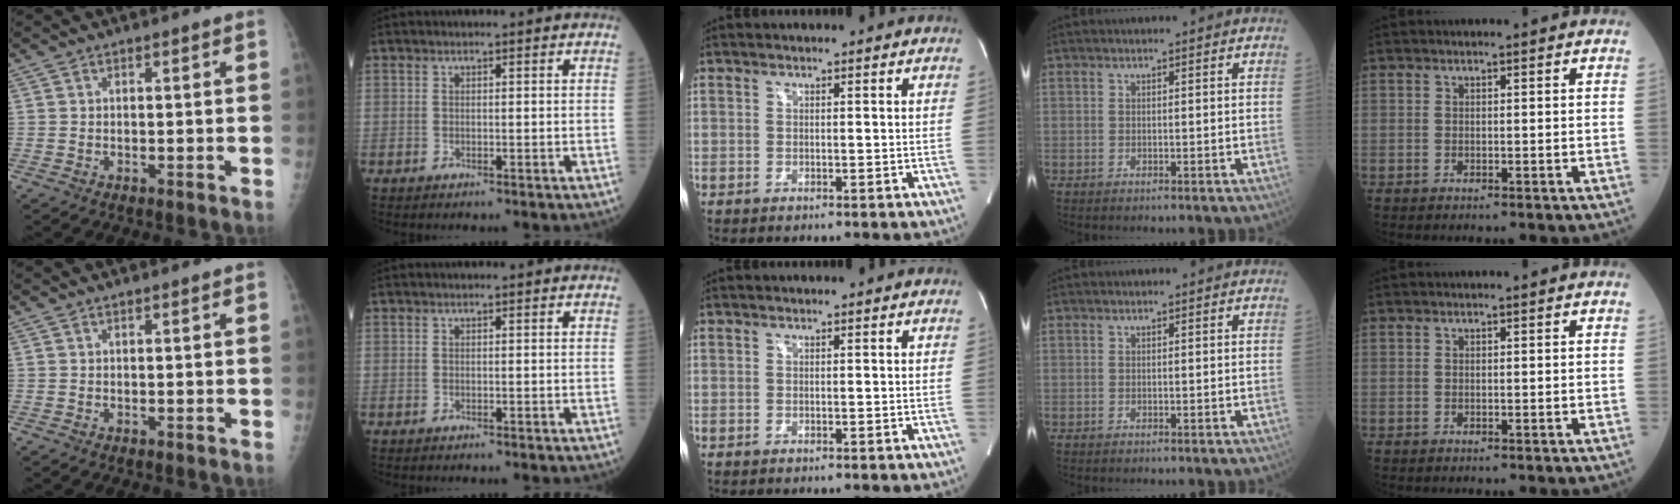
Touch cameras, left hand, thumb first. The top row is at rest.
{}